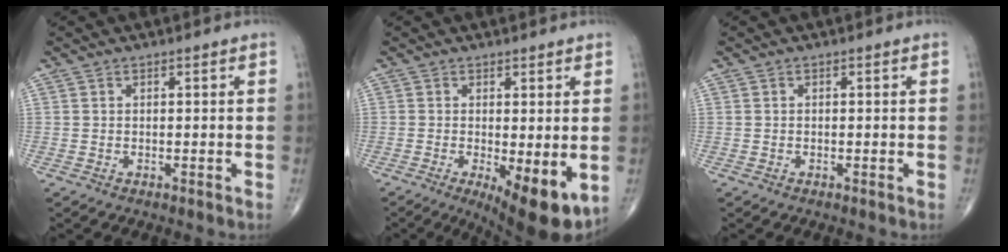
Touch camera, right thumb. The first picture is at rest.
{"total": 9.9, "force": [-2.6, 3.1, 9.0], "torque": [-0.127, -0.023, -0.031]}
{"total": 0.0}